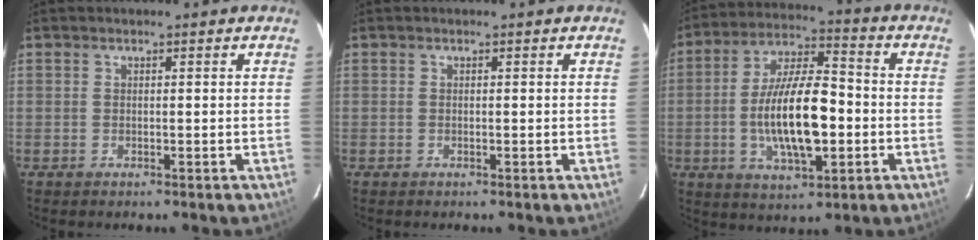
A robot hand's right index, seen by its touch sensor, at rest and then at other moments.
{"total": 0.0}
{"total": 15.5, "force": [-2.7, 5.7, 14.2], "torque": [-0.271, 0.000, -0.046]}